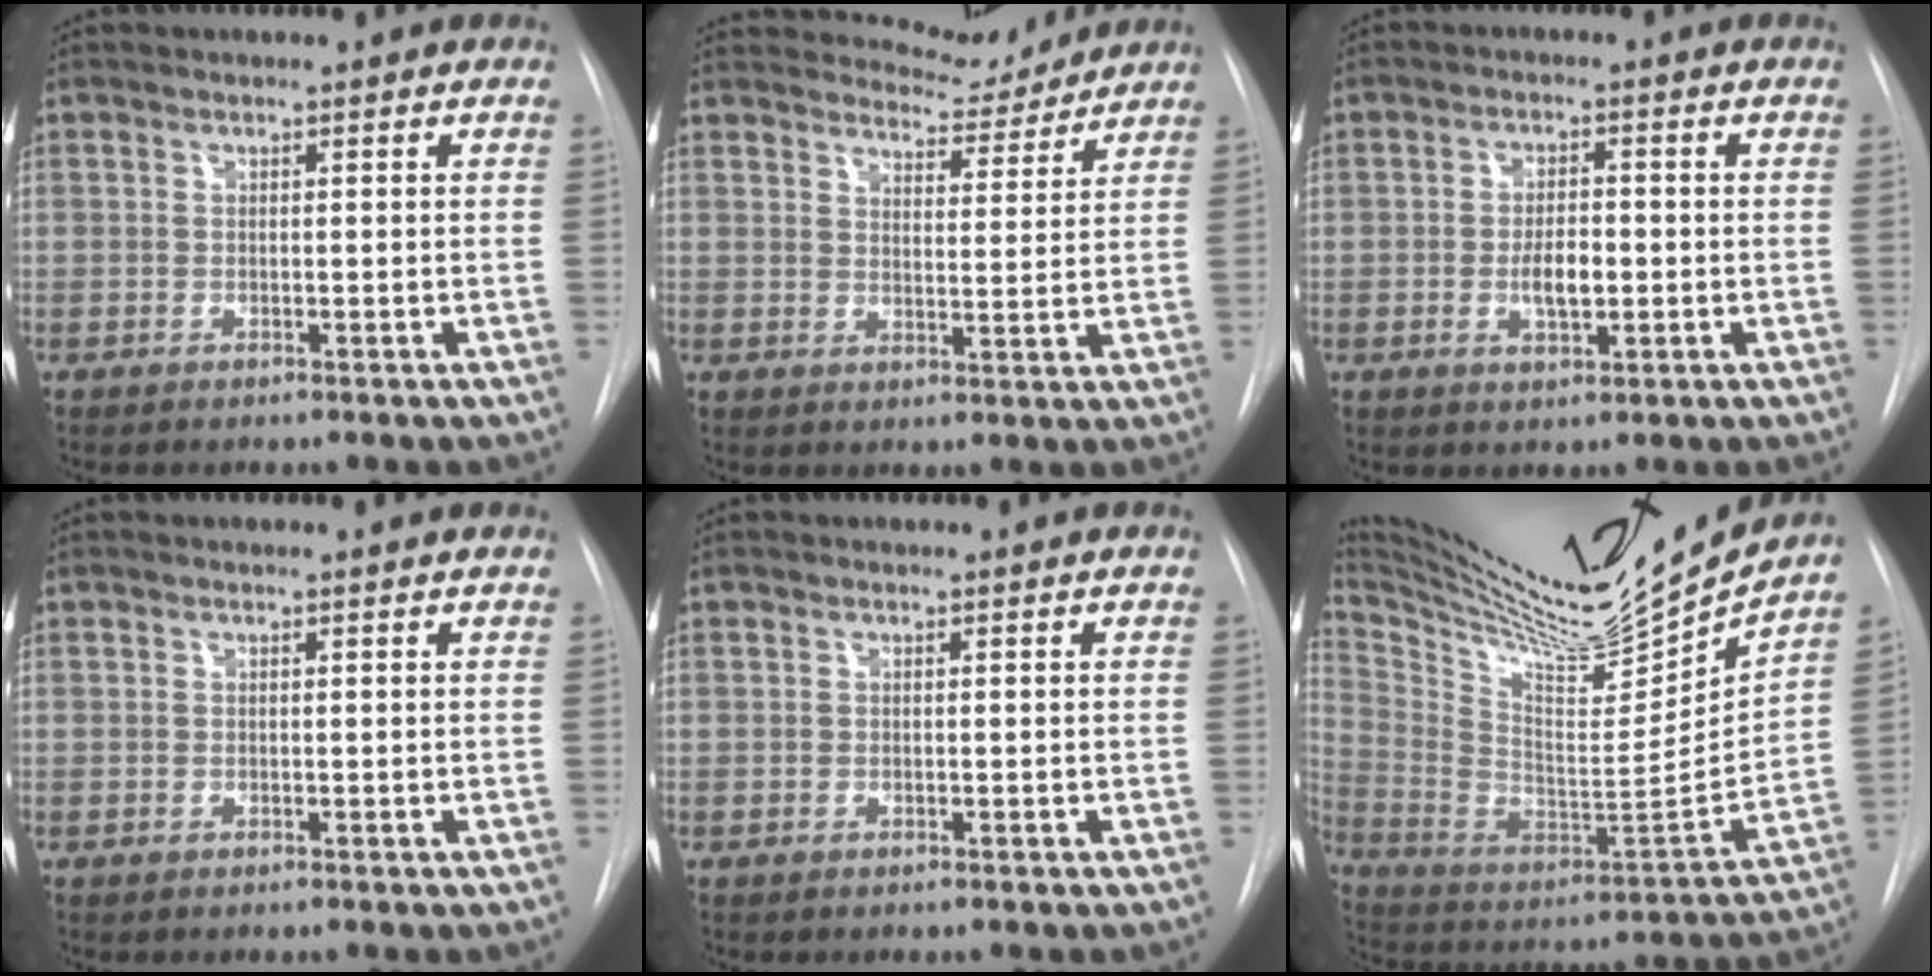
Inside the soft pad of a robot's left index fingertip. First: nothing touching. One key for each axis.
{"total": 6.7, "fx": 6.6, "fy": 1.4, "fz": 0.1, "tx": 0.001, "ty": -0.014, "tz": 0.088}
{"total": 4.3, "fx": -1.5, "fy": 1.7, "fz": 3.7, "tx": -0.062, "ty": -0.006, "tz": -0.020}
{"total": 0.6, "fx": 0.5, "fy": -0.1, "fz": 0.4, "tx": -0.007, "ty": 0.006, "tz": 0.005}
{"total": 0.0}
{"total": 24.9, "fx": 22.6, "fy": 1.3, "fz": 10.6, "tx": -0.199, "ty": -0.070, "tz": 0.357}